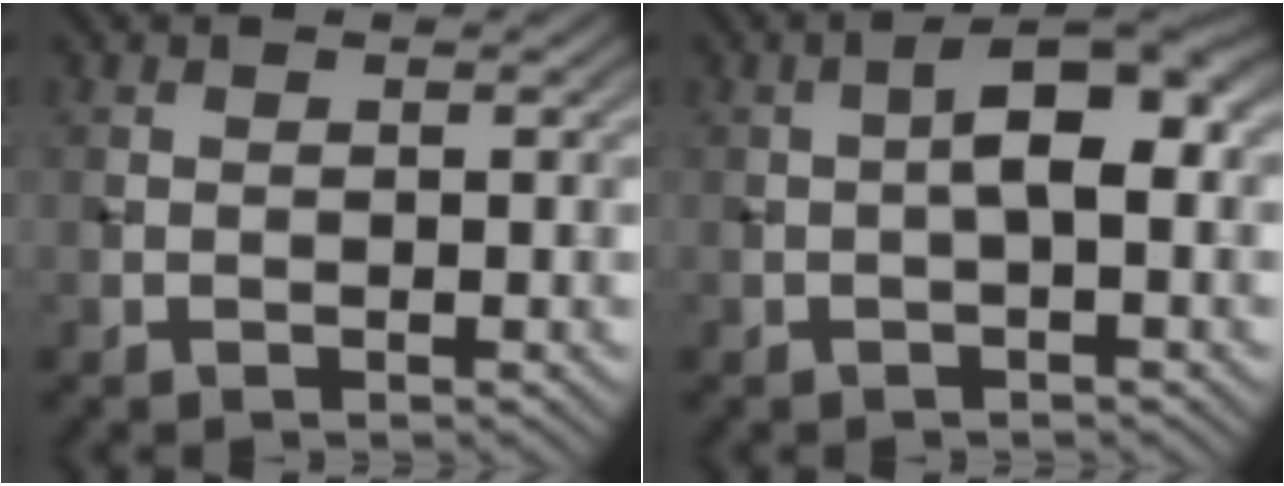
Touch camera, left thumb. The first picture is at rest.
{"total": 4.6, "force": [0.1, 1.4, 4.4], "torque": [-0.076, 0.015, -0.003]}